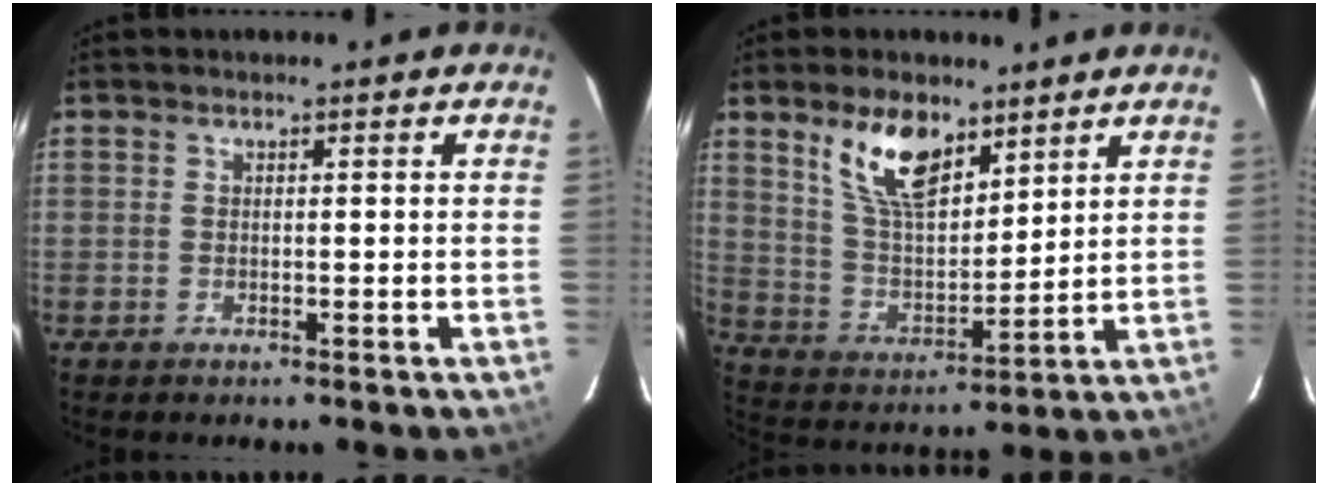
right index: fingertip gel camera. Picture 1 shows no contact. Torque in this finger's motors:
{"motor_torque": [1.17, 0.97, 0.46, 0.10]}